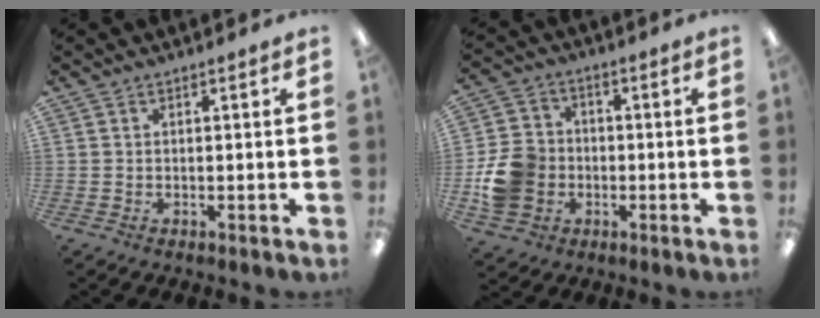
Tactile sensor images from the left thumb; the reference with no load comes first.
{"total": 11.3, "force": [-2.1, 9.9, 5.0], "torque": [-0.106, 0.029, -0.033]}